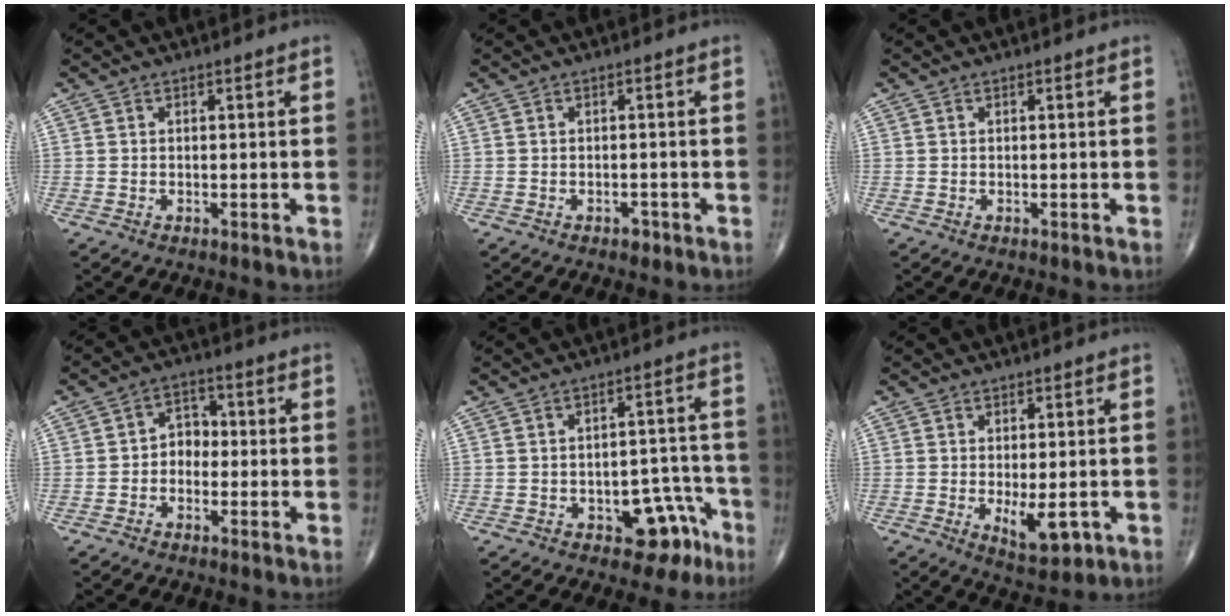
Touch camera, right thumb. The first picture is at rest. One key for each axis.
{"total": 1.4, "fx": -0.9, "fy": 0.9, "fz": 0.6, "tx": -0.006, "ty": 0.002, "tz": -0.013}
{"total": 0.0}
{"total": 4.5, "fx": -0.8, "fy": 3.6, "fz": 2.5, "tx": -0.012, "ty": 0.022, "tz": -0.027}
{"total": 8.8, "fx": -4.6, "fy": 5.1, "fz": 5.5, "tx": -0.030, "ty": 0.046, "tz": -0.055}
{"total": 6.5, "fx": -1.5, "fy": 2.8, "fz": 5.7, "tx": -0.077, "ty": -0.015, "tz": -0.012}